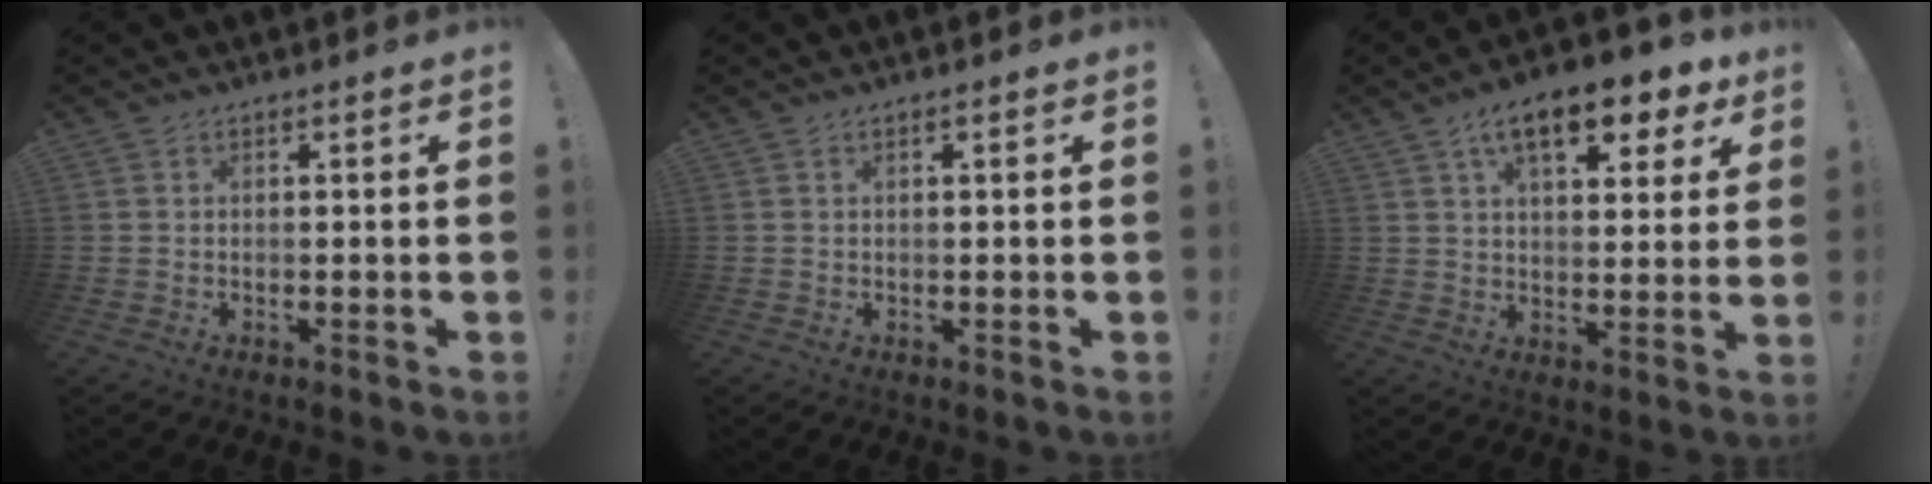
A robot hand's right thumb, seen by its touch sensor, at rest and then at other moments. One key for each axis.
{"total": 0.6, "fx": 0.3, "fy": 0.0, "fz": 0.5, "tx": -0.010, "ty": 0.000, "tz": 0.004}
{"total": 14.1, "fx": 7.7, "fy": 5.9, "fz": 10.3, "tx": -0.152, "ty": -0.035, "tz": 0.126}